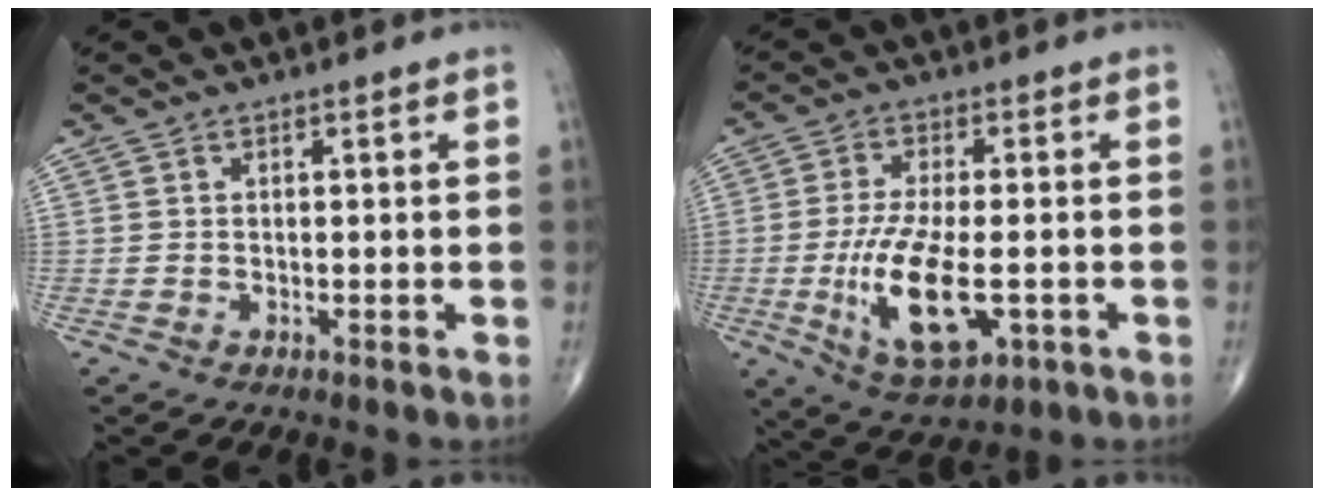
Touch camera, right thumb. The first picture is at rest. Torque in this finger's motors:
{"motor_torque": [3.82, 1.18, 1.27, -0.31, 0.53]}